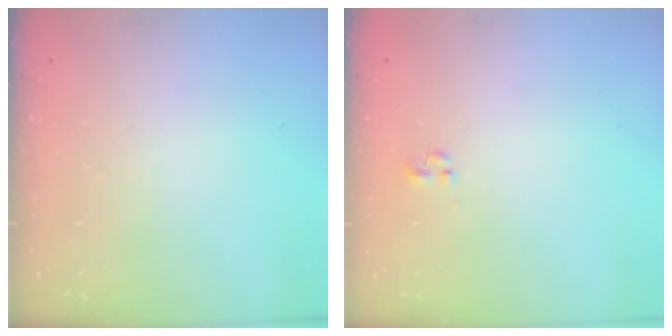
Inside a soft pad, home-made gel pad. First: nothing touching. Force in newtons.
{"total": 0.0}